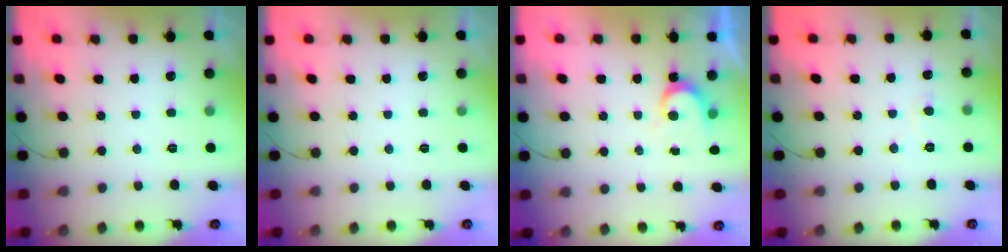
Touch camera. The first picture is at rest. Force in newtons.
{"total": 0.0}
{"total": 3.4, "press": 3.3, "slide": 0.4}
{"total": 4.5, "press": 4.4, "slide": 0.3}